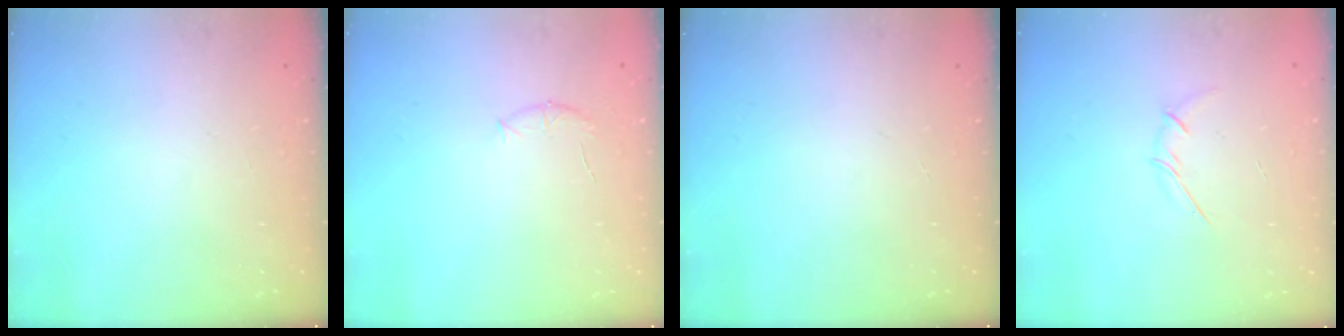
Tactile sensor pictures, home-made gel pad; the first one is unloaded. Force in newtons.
{"total": 6.7, "press": 6.5, "slide": 1.9}
{"total": 0.0}
{"total": 3.5, "press": 3.4, "slide": 0.9}